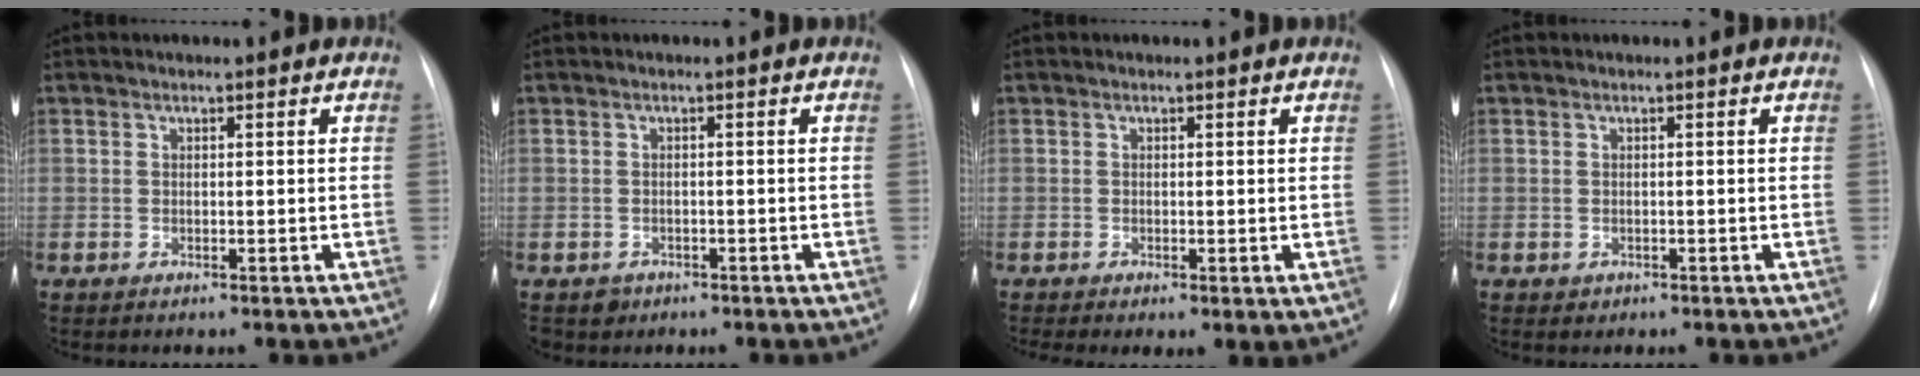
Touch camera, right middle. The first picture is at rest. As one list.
[{"total": 2.0, "force": [-1.1, 1.6, 0.0], "torque": [0.000, 0.005, -0.016]}, {"total": 2.3, "force": [-0.6, 0.7, 2.1], "torque": [-0.037, -0.011, -0.008]}, {"total": 0.6, "force": [-0.3, 0.5, 0.1], "torque": [-0.006, 0.000, -0.002]}]